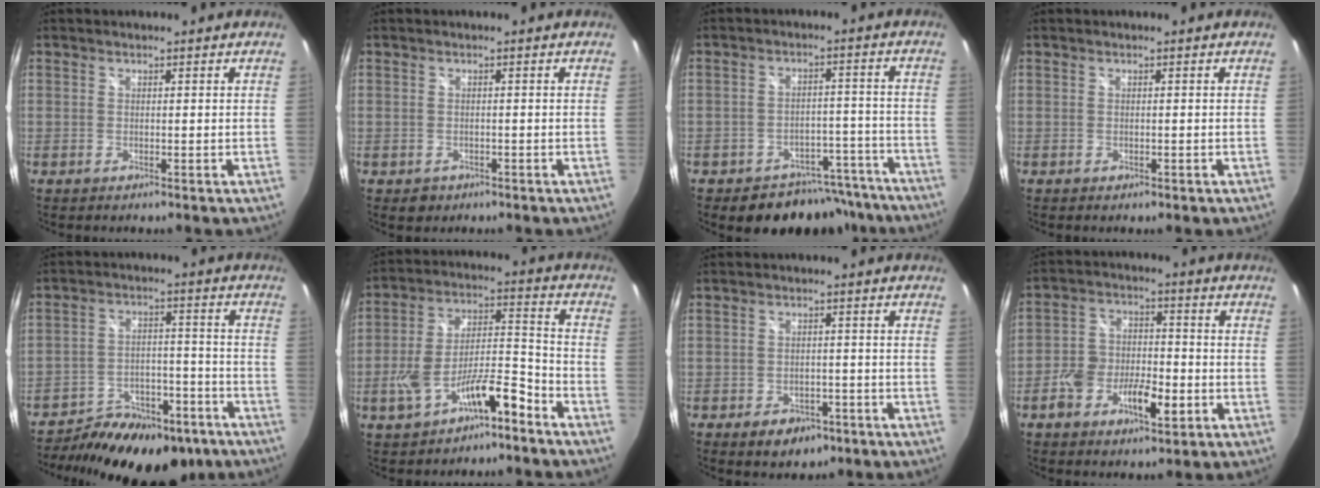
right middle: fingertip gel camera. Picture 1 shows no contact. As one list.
[{"total": 2.1, "force": [-1.0, 1.7, 0.7], "torque": [-0.015, -0.004, -0.011]}, {"total": 12.0, "force": [-9.7, 6.5, 2.7], "torque": [-0.047, 0.029, -0.110]}, {"total": 0.7, "force": [-0.4, 0.5, 0.3], "torque": [-0.004, -0.005, -0.008]}, {"total": 20.7, "force": [-15.6, 9.2, 10.0], "torque": [-0.189, -0.007, -0.214]}, {"total": 12.6, "force": [-7.5, 4.4, 9.0], "torque": [-0.170, 0.014, -0.122]}, {"total": 6.2, "force": [-3.8, 4.1, 2.7], "torque": [-0.059, -0.001, -0.044]}, {"total": 10.4, "force": [-4.3, 5.3, 7.8], "torque": [-0.161, 0.005, -0.074]}]